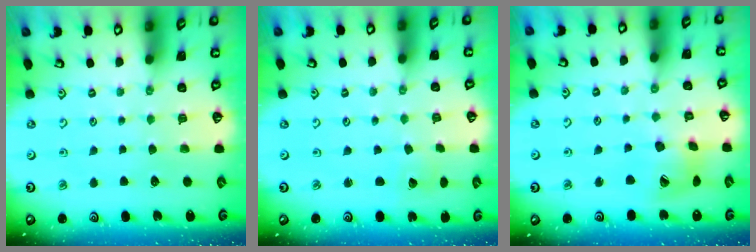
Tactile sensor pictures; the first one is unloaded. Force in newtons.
{"total": 2.0, "press": 2.0, "slide": 0.2}
{"total": 14.8, "press": 14.6, "slide": 2.2}